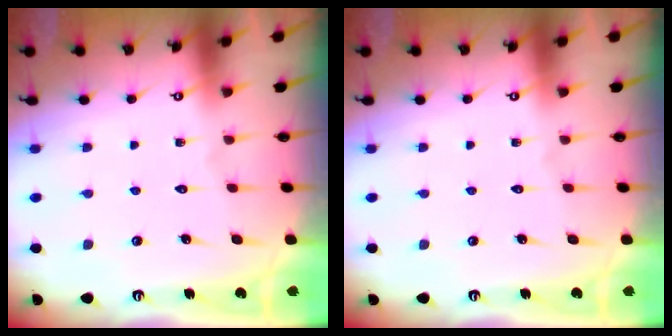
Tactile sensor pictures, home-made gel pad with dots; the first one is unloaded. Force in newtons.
{"total": 0.0}